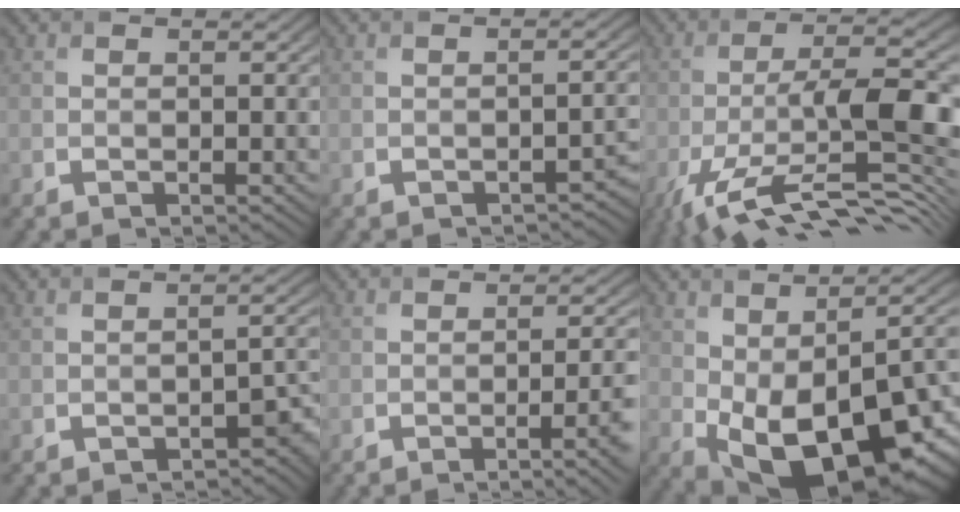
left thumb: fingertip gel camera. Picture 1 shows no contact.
{"total": 2.2, "force": [-1.6, 0.7, 1.3], "torque": [-0.016, 0.000, -0.016]}
{"total": 14.3, "force": [-6.6, 4.3, 12.0], "torque": [-0.215, -0.012, -0.117]}
{"total": 4.1, "force": [-2.5, 1.8, 2.7], "torque": [-0.027, -0.005, -0.031]}
{"total": 5.1, "force": [-1.8, 1.4, 4.6], "torque": [-0.057, 0.000, -0.025]}
{"total": 18.1, "force": [-4.9, 9.6, 14.6], "torque": [-0.211, -0.032, -0.054]}